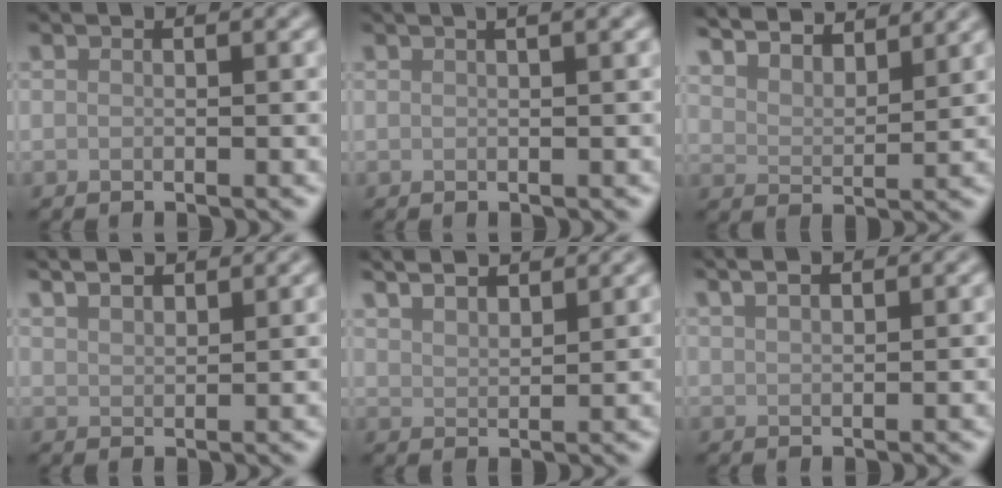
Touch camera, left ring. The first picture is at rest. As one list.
[{"total": 3.6, "force": [1.8, 1.6, 2.6], "torque": [-0.011, 0.015, -0.001]}, {"total": 7.8, "force": [6.8, 2.1, 3.2], "torque": [-0.047, 0.011, 0.091]}, {"total": 3.8, "force": [3.2, 1.1, 1.8], "torque": [-0.018, 0.018, 0.036]}, {"total": 4.7, "force": [4.0, 1.2, 2.1], "torque": [-0.022, 0.017, 0.048]}, {"total": 3.7, "force": [2.6, 1.4, 2.2], "torque": [-0.020, 0.023, 0.019]}]